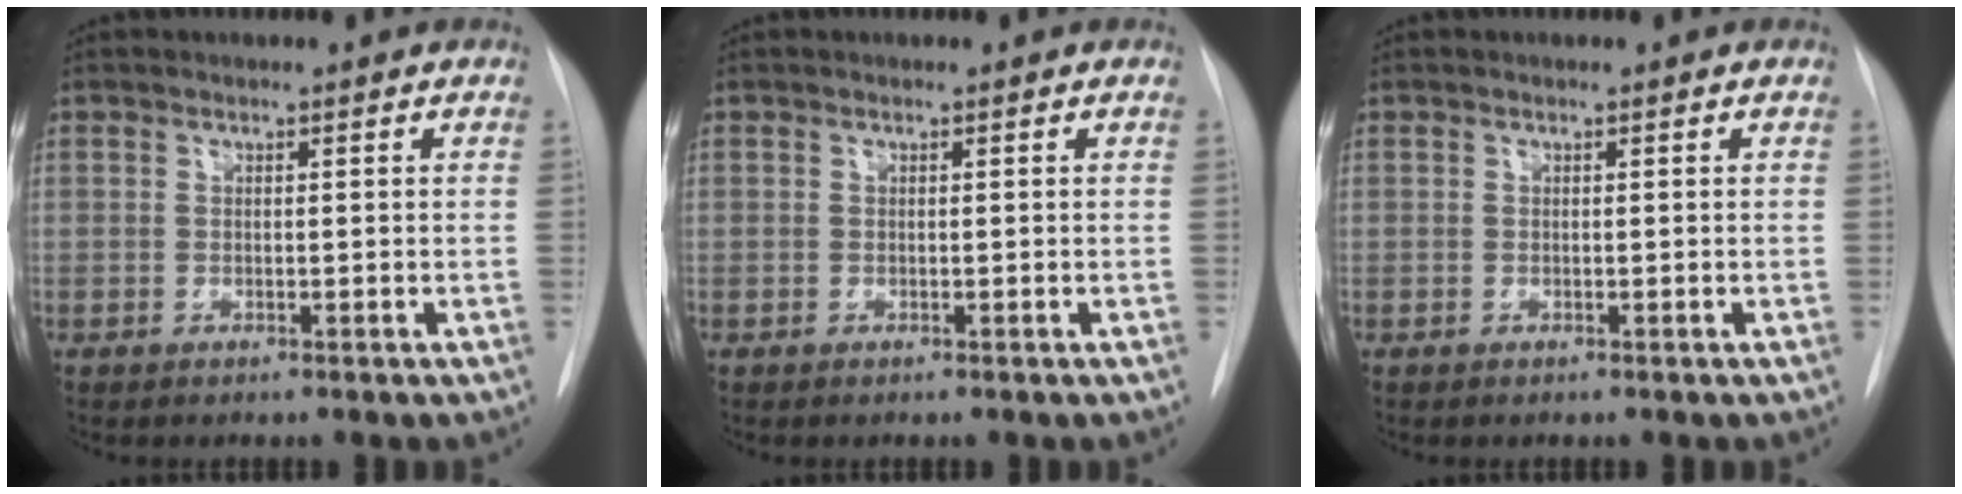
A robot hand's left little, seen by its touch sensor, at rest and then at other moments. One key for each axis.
{"total": 0.0}
{"total": 0.0}